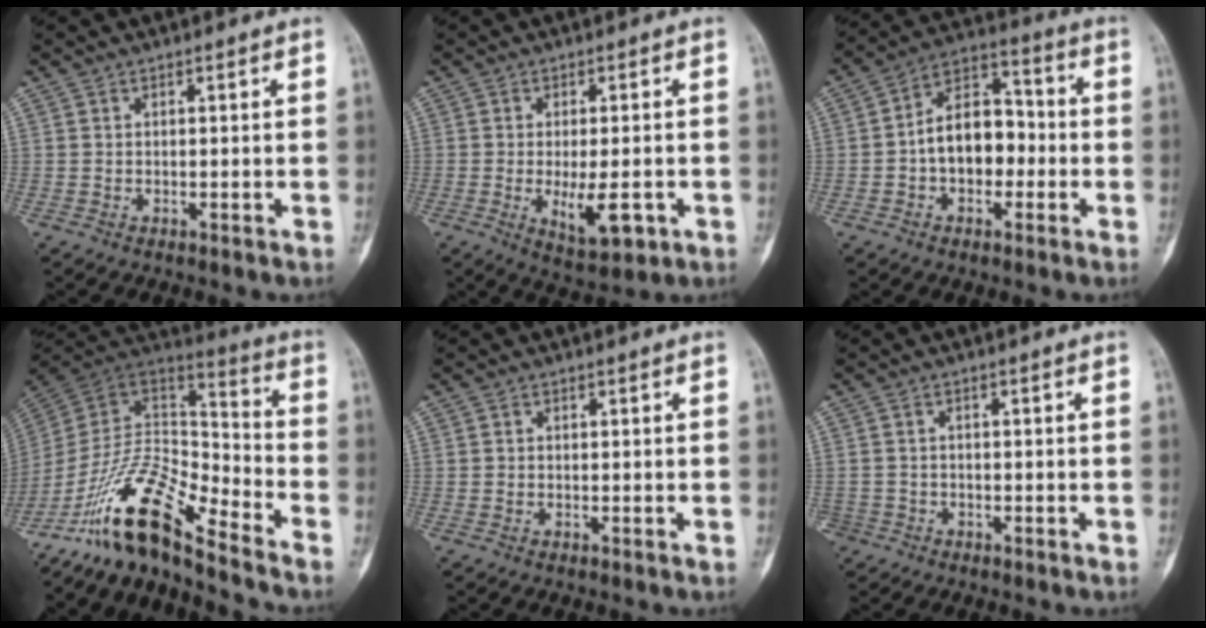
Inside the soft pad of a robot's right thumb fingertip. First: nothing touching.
{"total": 8.2, "force": [-2.1, 3.4, 7.1], "torque": [-0.110, -0.010, -0.023]}
{"total": 12.1, "force": [-1.7, 8.2, 8.8], "torque": [-0.108, 0.045, -0.041]}
{"total": 16.8, "force": [-12.8, 4.4, 10.0], "torque": [-0.169, 0.098, -0.239]}
{"total": 0.5, "force": [-0.1, 0.5, 0.1], "torque": [-0.002, 0.003, -0.002]}
{"total": 2.6, "force": [-1.6, 2.1, -0.2], "torque": [0.013, 0.013, -0.031]}